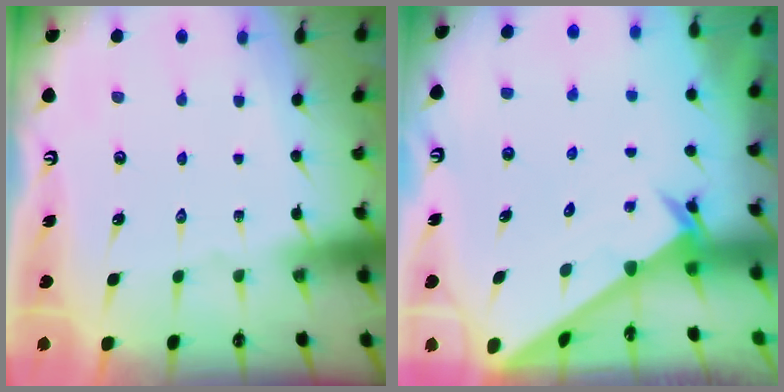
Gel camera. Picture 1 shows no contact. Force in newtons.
{"total": 2.2, "press": 2.2, "slide": 0.2}